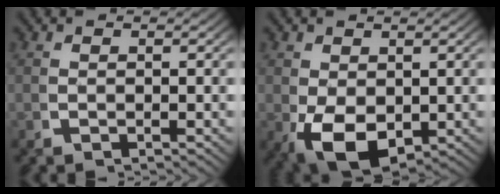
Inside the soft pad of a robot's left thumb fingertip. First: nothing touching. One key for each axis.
{"total": 6.4, "fx": -1.5, "fy": 4.3, "fz": 4.5, "tx": -0.106, "ty": -0.046, "tz": 0.006}